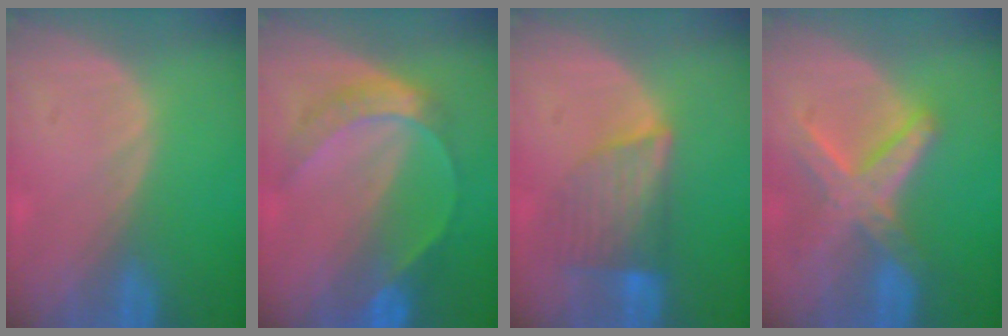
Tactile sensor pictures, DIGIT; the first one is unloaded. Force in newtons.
{"total": 7.4, "press": 6.2, "slide": 4.0}
{"total": 6.9, "press": 6.5, "slide": 2.2}
{"total": 8.2, "press": 7.1, "slide": 4.1}